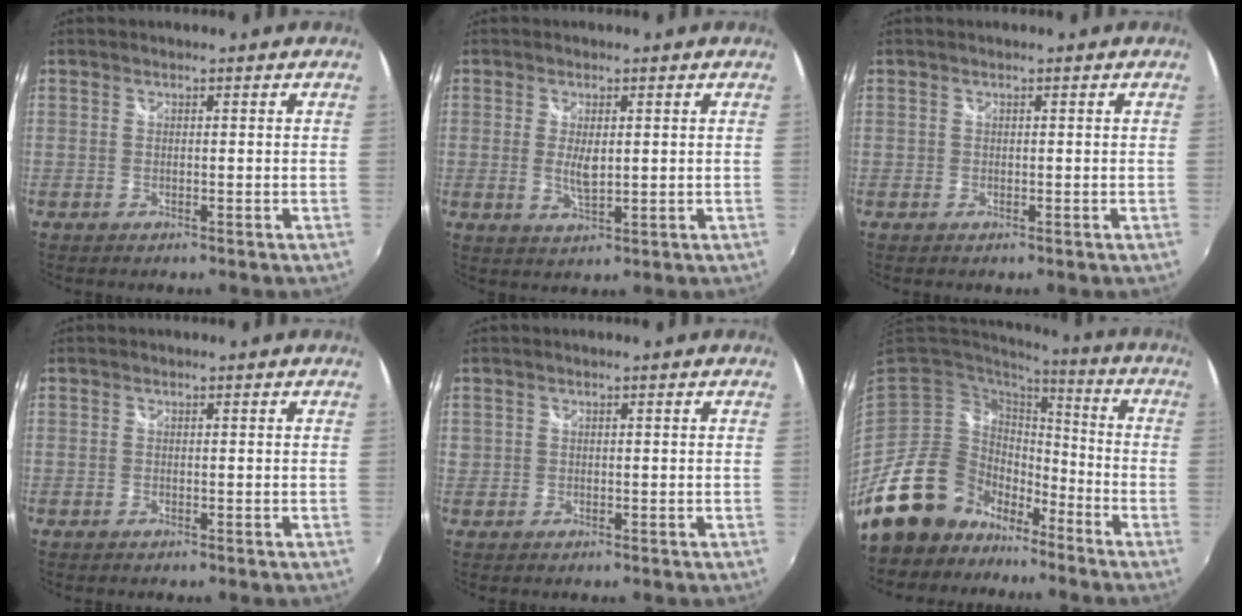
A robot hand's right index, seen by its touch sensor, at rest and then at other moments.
{"total": 3.8, "force": [0.3, 1.6, 3.4], "torque": [-0.063, -0.007, 0.008]}
{"total": 0.0}
{"total": 0.0}
{"total": 1.0, "force": [0.2, 1.0, 0.1], "torque": [0.001, 0.000, 0.000]}
{"total": 18.4, "force": [-12.9, 11.8, 5.8], "torque": [-0.146, 0.014, -0.209]}